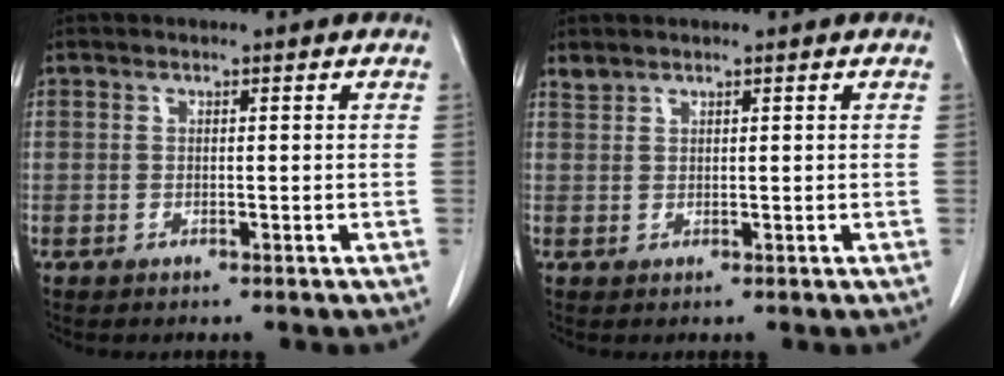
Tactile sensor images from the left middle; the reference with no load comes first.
{"total": 1.0, "force": [1.0, 0.2, 0.0], "torque": [-0.006, 0.004, 0.025]}